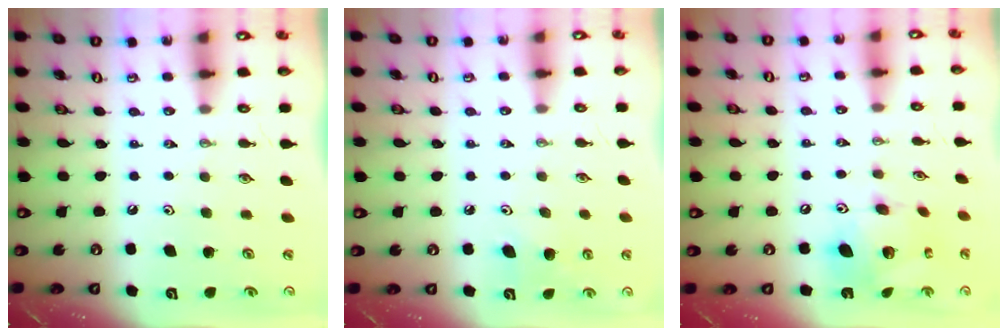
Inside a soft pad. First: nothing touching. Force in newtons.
{"total": 6.8, "press": 6.6, "slide": 1.8}
{"total": 15.1, "press": 15.0, "slide": 1.3}